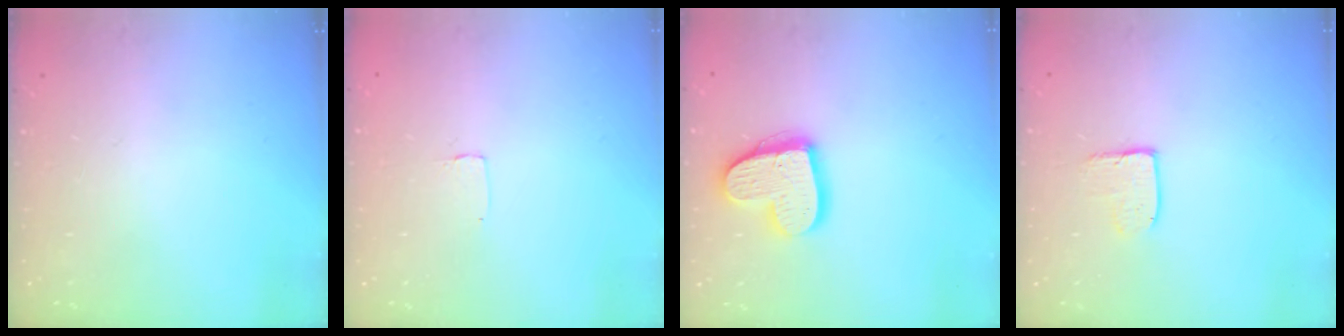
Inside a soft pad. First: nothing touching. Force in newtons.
{"total": 2.6, "press": 2.6, "slide": 0.2}
{"total": 16.6, "press": 16.6, "slide": 1.4}
{"total": 3.8, "press": 3.8, "slide": 0.3}